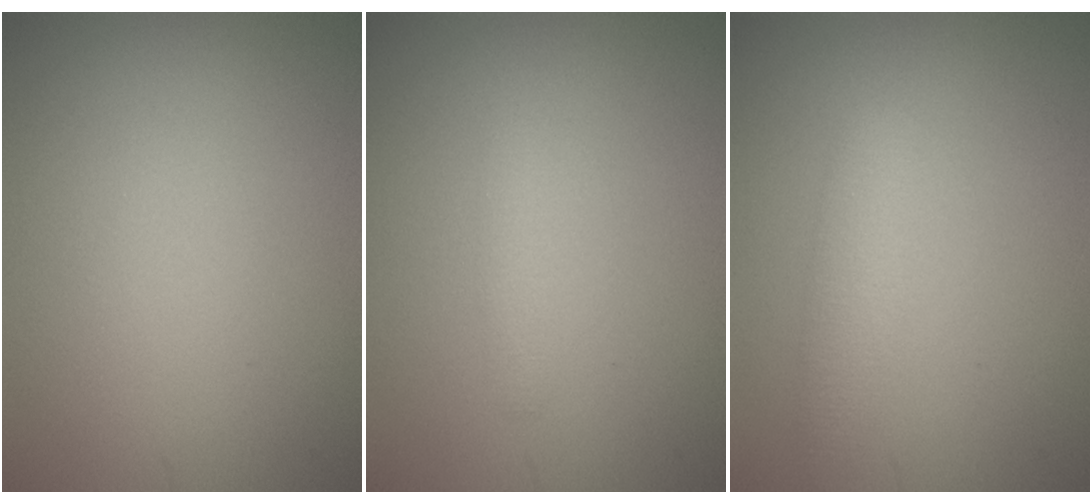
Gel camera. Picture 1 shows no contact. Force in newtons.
{"total": 1.3, "press": 1.3, "slide": 0.1}
{"total": 2.6, "press": 2.6, "slide": 0.2}